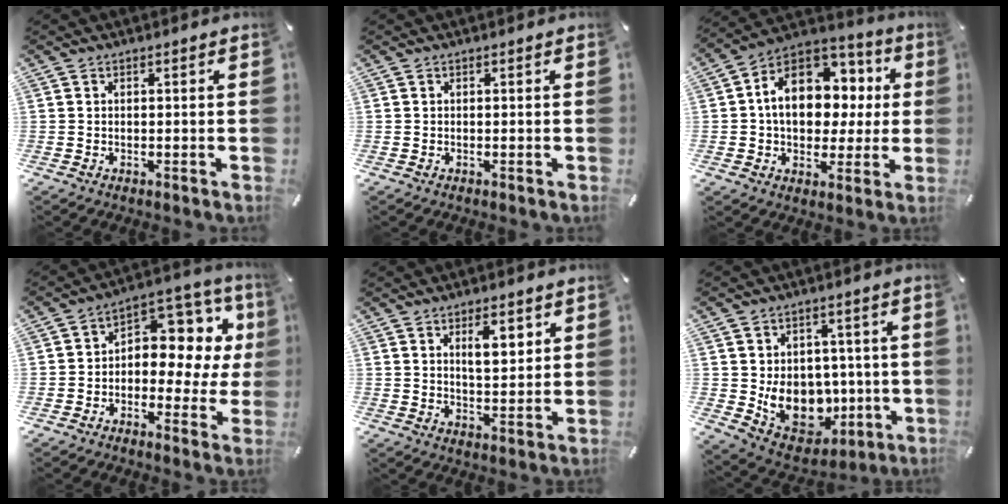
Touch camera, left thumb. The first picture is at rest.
{"total": 0.0}
{"total": 15.1, "force": [2.2, 11.4, 9.6], "torque": [-0.159, -0.010, 0.042]}
{"total": 9.7, "force": [1.2, 7.0, 6.6], "torque": [-0.089, -0.017, 0.021]}
{"total": 7.2, "force": [3.9, 3.0, 5.3], "torque": [-0.073, -0.017, 0.060]}
{"total": 12.3, "force": [0.0, 10.9, 5.6], "torque": [-0.087, -0.022, 0.018]}